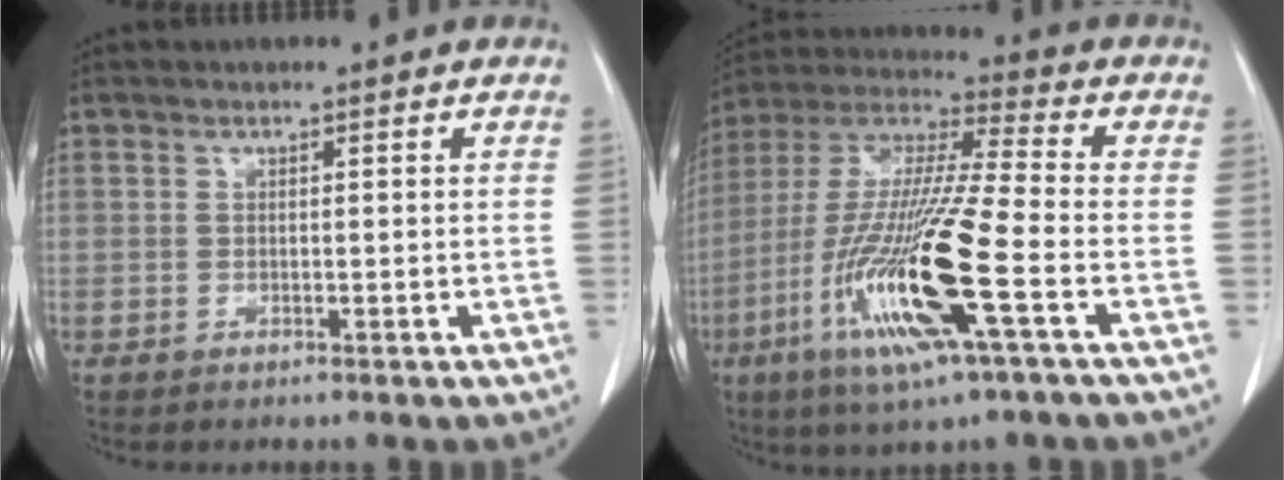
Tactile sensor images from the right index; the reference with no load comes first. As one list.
[{"total": 20.5, "force": [-7.0, 1.5, 19.2], "torque": [-0.421, -0.032, -0.137]}]